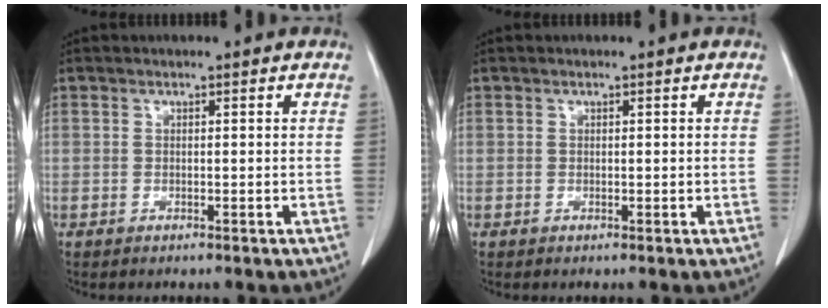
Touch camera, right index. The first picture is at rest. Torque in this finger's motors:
{"motor_torque": [-0.05, 0.02, -0.02, 0.00]}